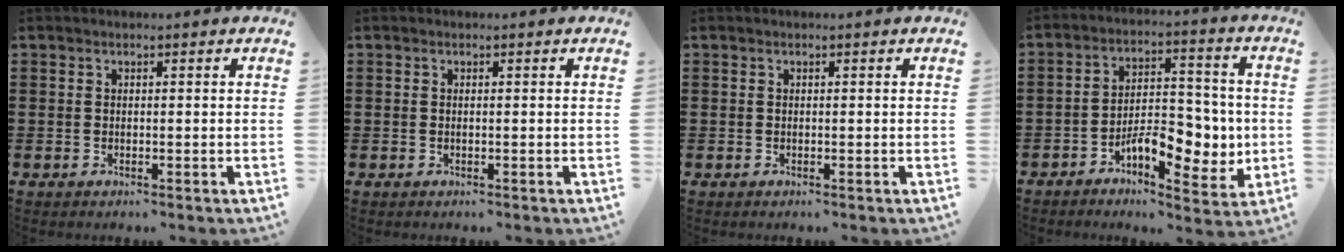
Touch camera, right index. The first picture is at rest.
{"total": 0.0}
{"total": 0.0}
{"total": 9.3, "force": [-2.9, 4.9, 7.3], "torque": [-0.096, 0.006, -0.048]}